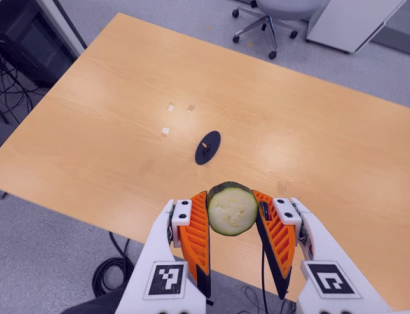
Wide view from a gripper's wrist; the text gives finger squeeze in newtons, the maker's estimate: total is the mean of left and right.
{"total": 12.5, "left": 13.6, "right": 11.4}